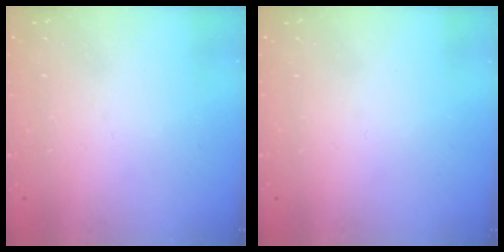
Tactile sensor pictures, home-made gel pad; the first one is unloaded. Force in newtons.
{"total": 0.0}